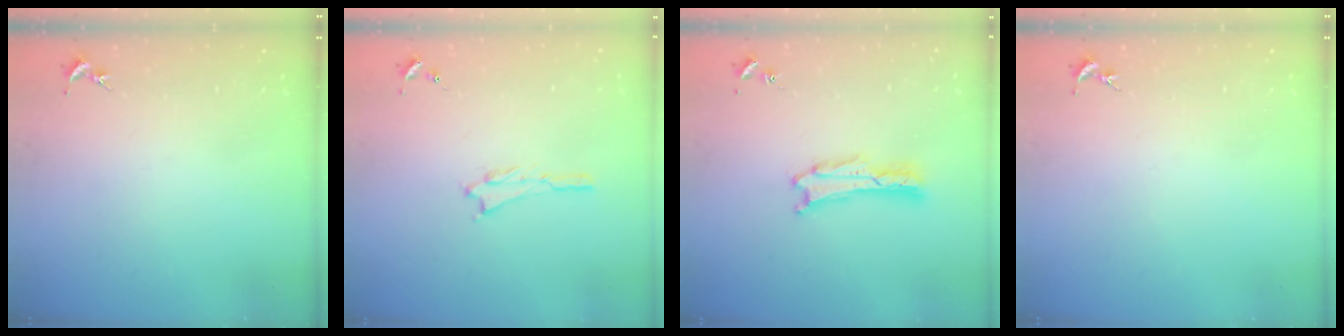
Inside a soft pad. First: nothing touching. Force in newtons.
{"total": 0.8, "press": 0.8, "slide": 0.2}
{"total": 1.4, "press": 1.4, "slide": 0.0}
{"total": 0.0}